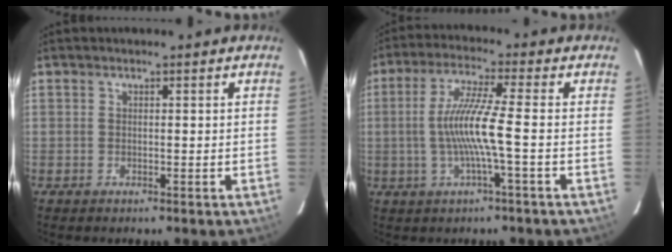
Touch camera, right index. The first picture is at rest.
{"total": 7.6, "force": [-1.1, -0.4, 7.5], "torque": [-0.153, -0.002, -0.020]}